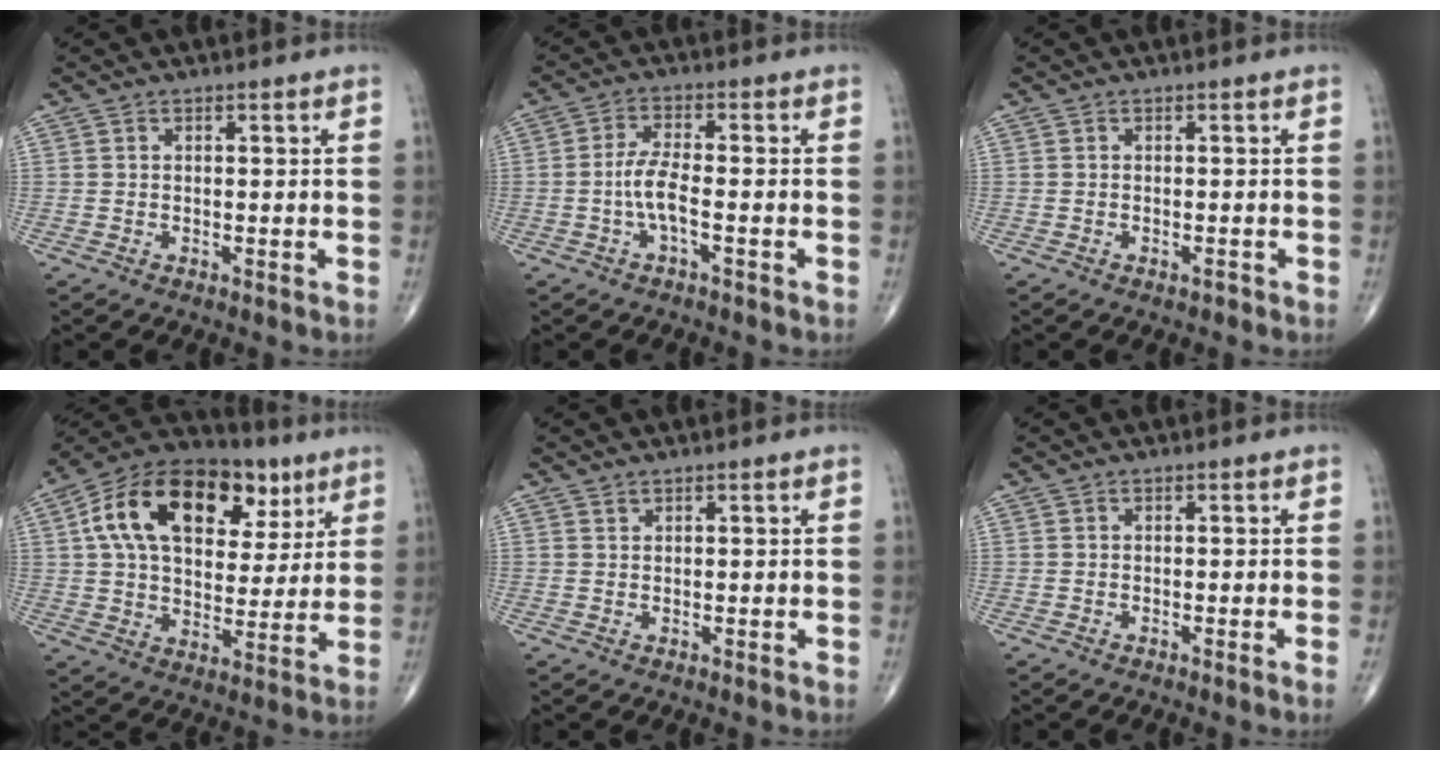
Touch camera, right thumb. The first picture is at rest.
{"total": 4.8, "force": [-1.4, 1.1, 4.5], "torque": [-0.100, 0.013, -0.030]}
{"total": 0.7, "force": [-0.5, 0.3, 0.4], "torque": [-0.006, -0.001, -0.009]}
{"total": 24.2, "force": [9.0, 14.5, 17.0], "torque": [-0.261, 0.014, 0.142]}
{"total": 0.5, "force": [0.5, 0.2, 0.1], "torque": [-0.001, -0.004, 0.009]}
{"total": 0.6, "force": [-0.2, -0.2, 0.5], "torque": [-0.007, 0.000, -0.006]}